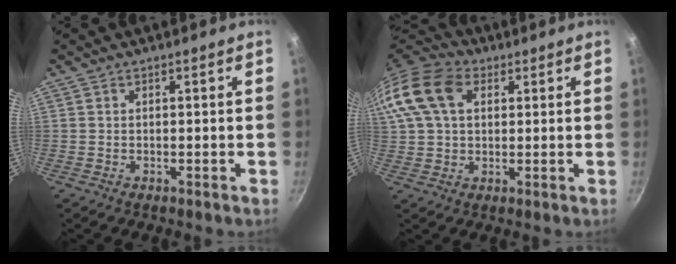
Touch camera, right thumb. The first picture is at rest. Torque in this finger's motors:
{"motor_torque": [-0.80, 1.14, 0.33, -0.28, 0.13]}